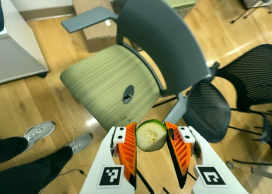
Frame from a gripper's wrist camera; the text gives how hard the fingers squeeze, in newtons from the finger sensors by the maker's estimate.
{"total": 9.1, "left": 9.6, "right": 8.7}